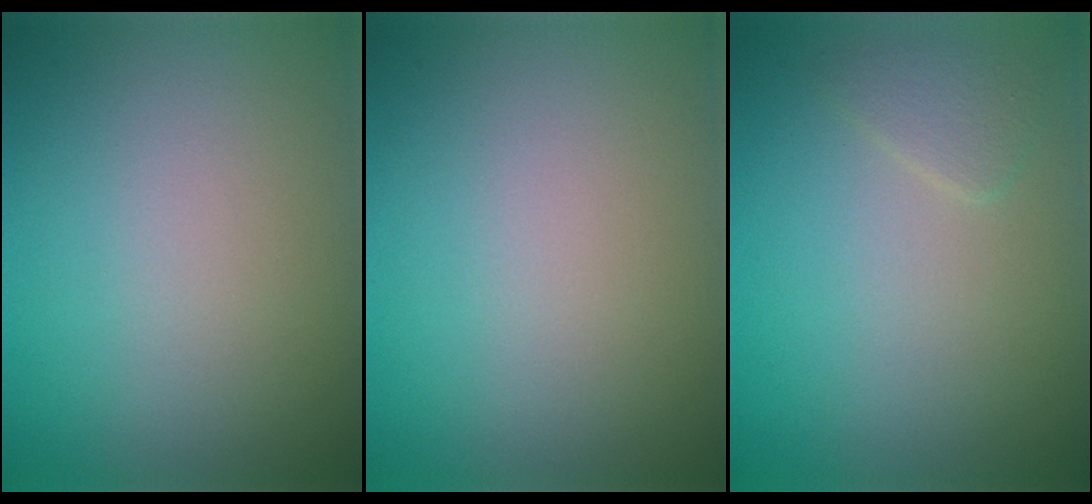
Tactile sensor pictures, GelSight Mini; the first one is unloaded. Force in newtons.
{"total": 0.0}
{"total": 1.3, "press": 1.3, "slide": 0.0}